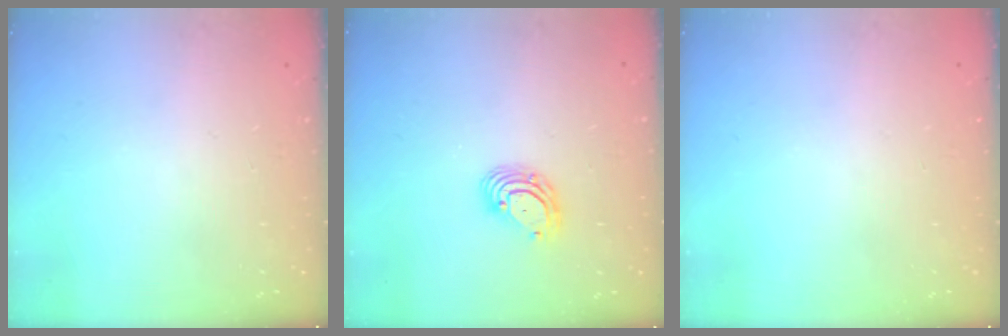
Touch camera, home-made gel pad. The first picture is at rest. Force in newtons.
{"total": 5.8, "press": 5.7, "slide": 0.8}
{"total": 0.0}